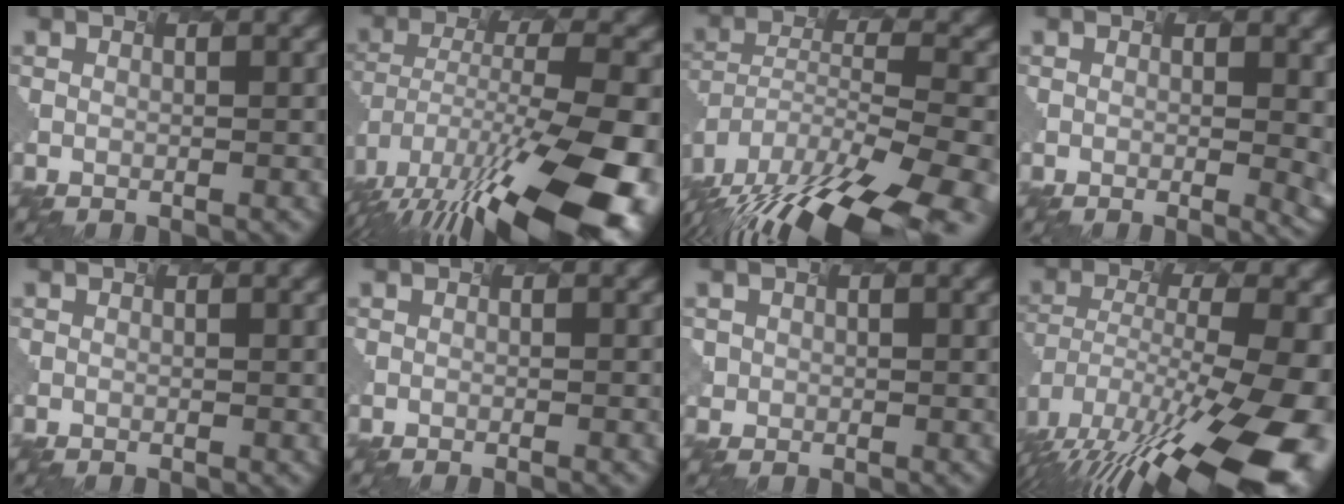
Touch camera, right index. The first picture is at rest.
{"total": 18.2, "force": [-10.9, 6.5, 13.1], "torque": [-0.229, -0.030, -0.152]}
{"total": 19.0, "force": [-15.4, 6.0, 9.5], "torque": [-0.170, -0.025, -0.216]}
{"total": 3.8, "force": [0.3, 1.4, 3.5], "torque": [-0.022, -0.005, 0.016]}
{"total": 0.0}
{"total": 0.5, "force": [-0.3, 0.0, 0.4], "torque": [-0.003, -0.002, -0.003]}
{"total": 1.0, "force": [0.1, 0.9, -0.3], "torque": [0.004, -0.001, 0.011]}
{"total": 18.9, "force": [-10.7, 7.4, 13.8], "torque": [-0.207, -0.032, -0.137]}